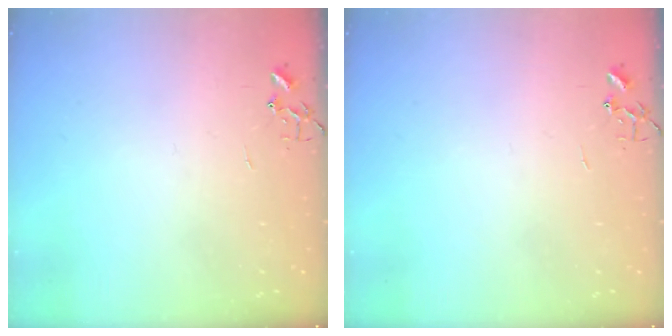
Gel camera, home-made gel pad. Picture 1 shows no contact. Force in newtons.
{"total": 0.0}